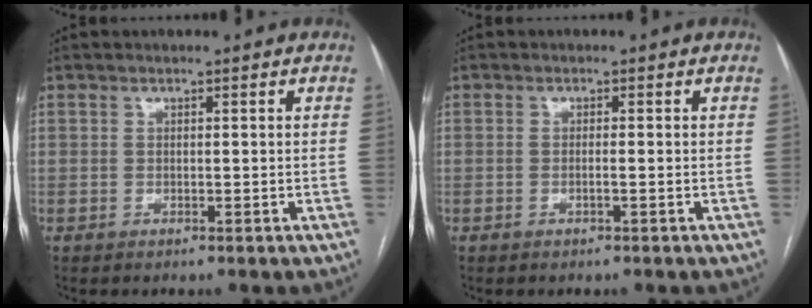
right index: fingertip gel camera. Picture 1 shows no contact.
{"total": 0.7, "force": [-0.2, -0.1, 0.6], "torque": [-0.009, 0.003, -0.001]}